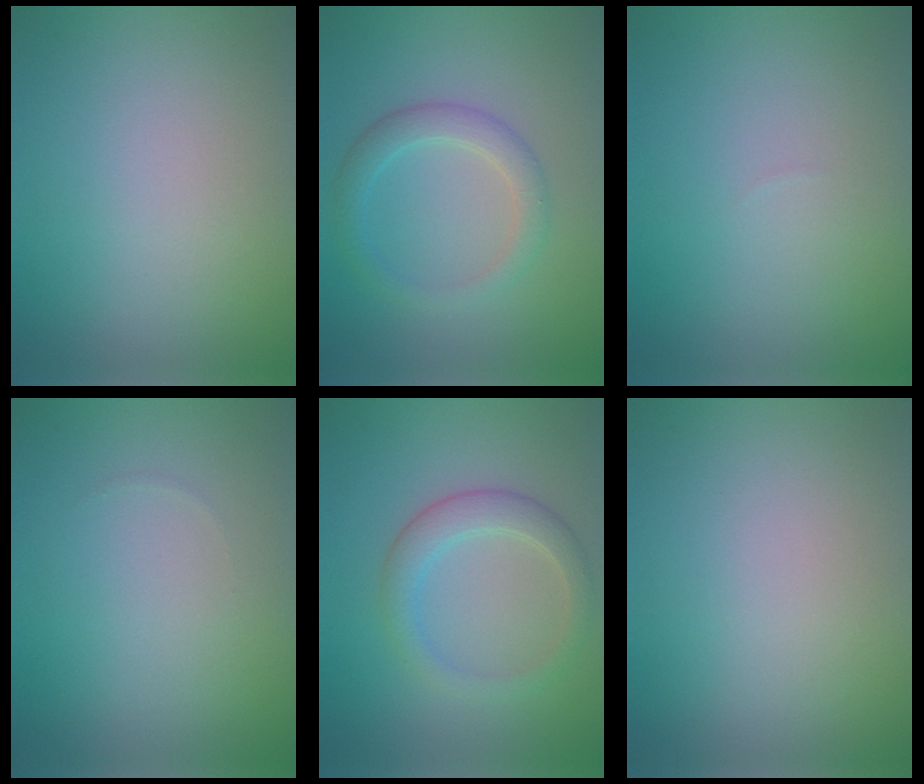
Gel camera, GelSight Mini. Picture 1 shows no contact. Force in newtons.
{"total": 2.7, "press": 2.7, "slide": 0.1}
{"total": 0.0}
{"total": 0.0}
{"total": 2.8, "press": 2.8, "slide": 0.2}
{"total": 0.0}